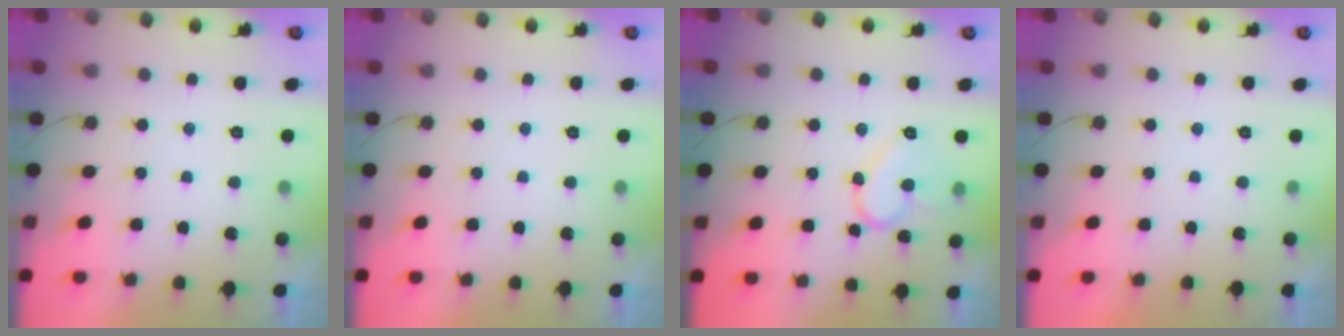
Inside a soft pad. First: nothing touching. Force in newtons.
{"total": 0.0}
{"total": 12.0, "press": 11.9, "slide": 1.0}
{"total": 1.7, "press": 1.7, "slide": 0.0}